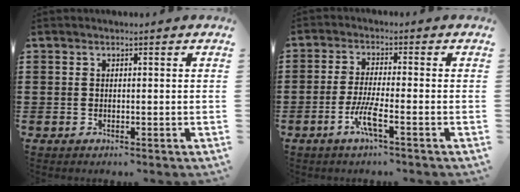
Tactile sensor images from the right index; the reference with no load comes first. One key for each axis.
{"total": 5.0, "fx": -2.5, "fy": 0.3, "fz": 4.4, "tx": -0.100, "ty": -0.014, "tz": -0.052}